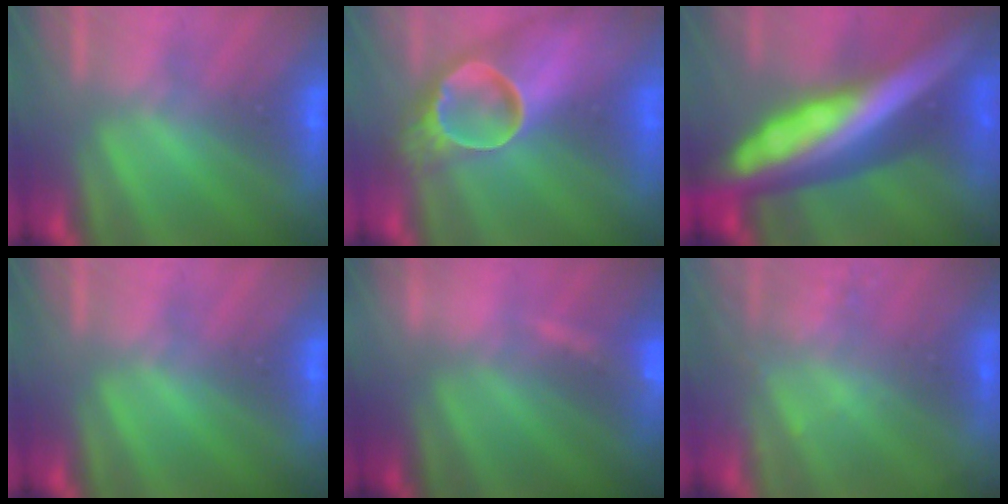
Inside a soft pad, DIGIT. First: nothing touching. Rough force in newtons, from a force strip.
{"total": 7.3}
{"total": 9.6}
{"total": 0.0}
{"total": 3.5}
{"total": 2.4}